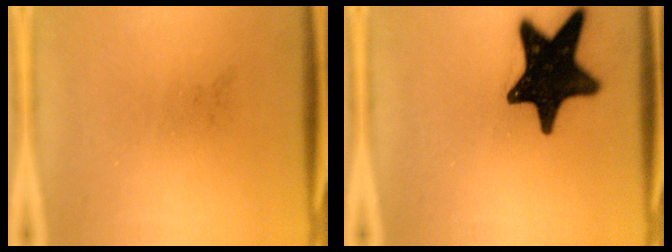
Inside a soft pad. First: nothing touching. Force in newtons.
{"total": 18.8}